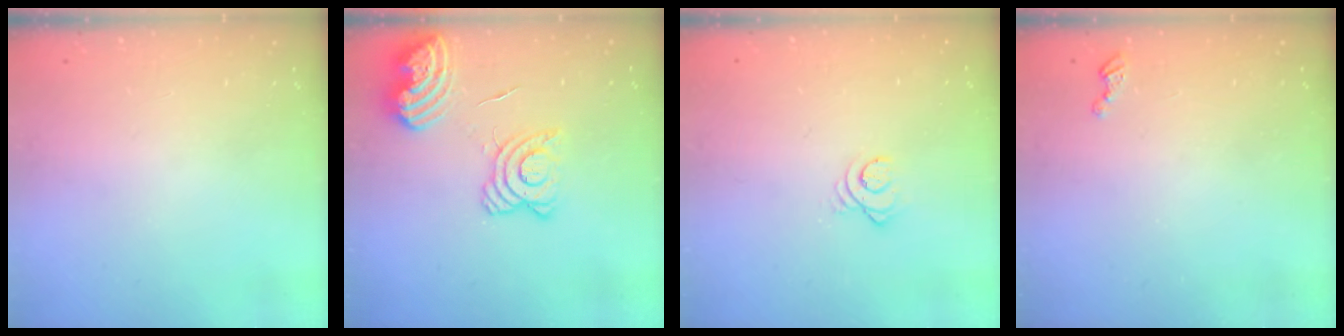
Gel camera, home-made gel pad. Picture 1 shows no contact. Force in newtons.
{"total": 14.7, "press": 14.6, "slide": 1.3}
{"total": 3.3, "press": 3.3, "slide": 0.2}
{"total": 2.8, "press": 2.8, "slide": 0.4}